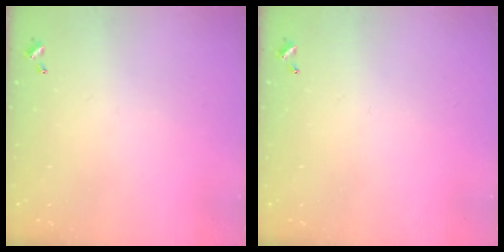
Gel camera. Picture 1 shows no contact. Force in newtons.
{"total": 0.0}